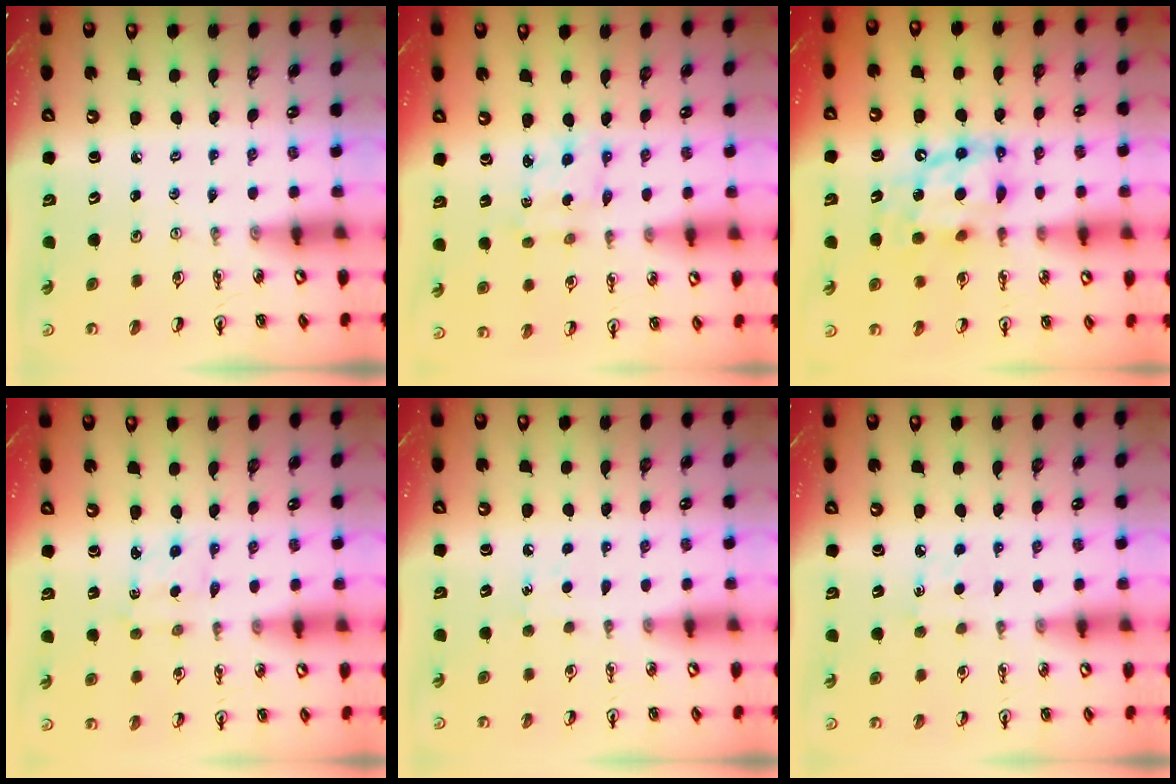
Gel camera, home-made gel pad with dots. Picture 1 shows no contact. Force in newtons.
{"total": 2.3, "press": 2.2, "slide": 0.7}
{"total": 11.2, "press": 11.1, "slide": 1.0}
{"total": 2.3, "press": 2.1, "slide": 0.7}
{"total": 5.2, "press": 5.1, "slide": 0.7}
{"total": 5.1, "press": 5.1, "slide": 0.5}